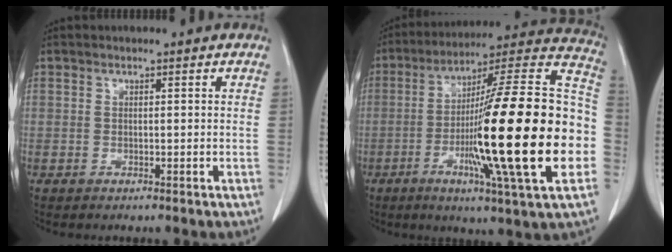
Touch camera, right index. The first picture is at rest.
{"total": 29.8, "force": [-5.6, 0.9, 29.3], "torque": [-0.404, -0.011, -0.110]}